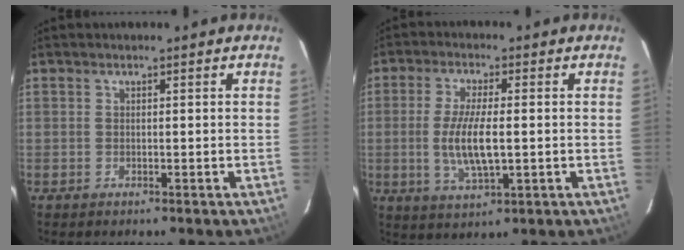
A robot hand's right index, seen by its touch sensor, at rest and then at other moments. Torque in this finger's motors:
{"motor_torque": [0.35, -0.13, 0.38, 0.11]}